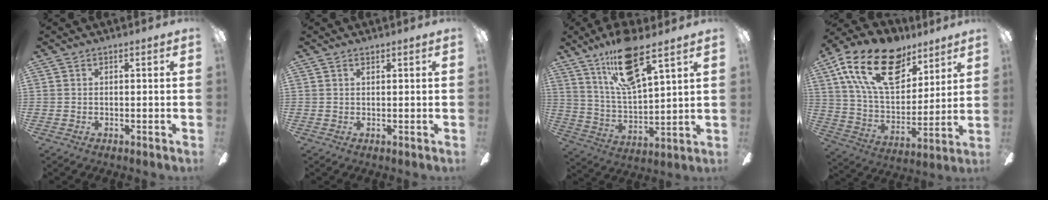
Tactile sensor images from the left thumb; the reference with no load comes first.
{"total": 0.7, "force": [0.4, 0.3, 0.4], "torque": [-0.010, 0.002, 0.008]}
{"total": 17.4, "force": [11.5, 5.2, 12.0], "torque": [-0.215, -0.042, 0.193]}
{"total": 23.5, "force": [12.5, 13.3, 14.8], "torque": [-0.266, -0.055, 0.218]}